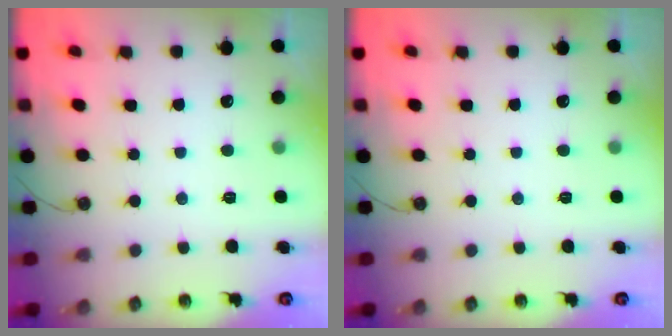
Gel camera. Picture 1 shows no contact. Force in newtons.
{"total": 0.0}